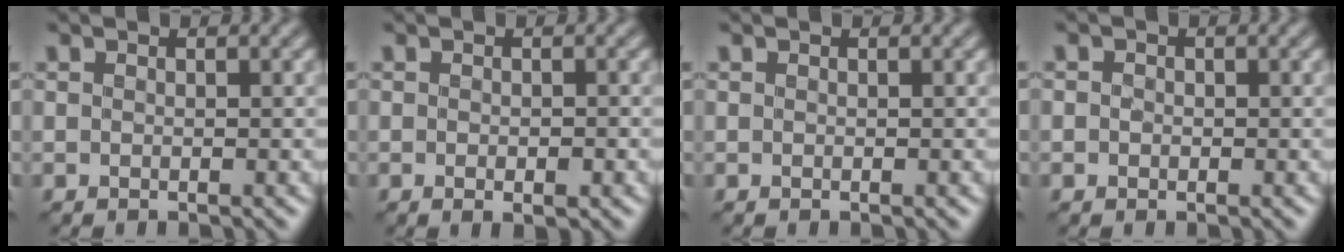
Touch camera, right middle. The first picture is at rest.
{"total": 1.4, "force": [-0.3, 0.5, 1.2], "torque": [-0.020, -0.004, -0.002]}
{"total": 0.0}
{"total": 0.9, "force": [0.1, 0.9, 0.4], "torque": [-0.002, -0.001, -0.006]}